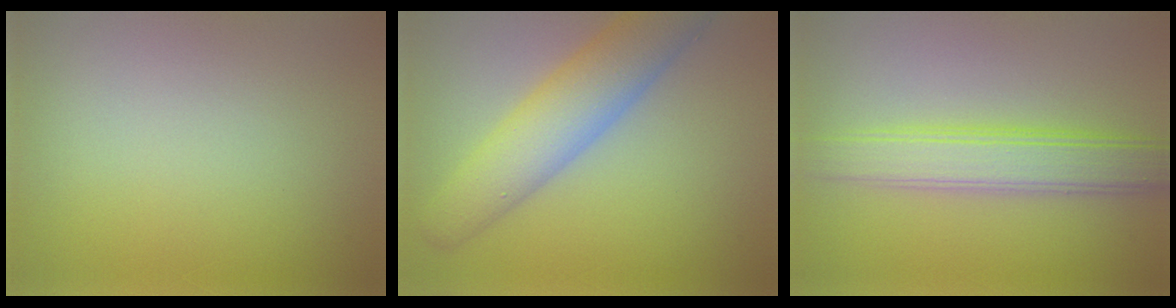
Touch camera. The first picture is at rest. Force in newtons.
{"total": 6.9, "press": 6.8, "slide": 0.3}
{"total": 4.8, "press": 4.8, "slide": 0.1}